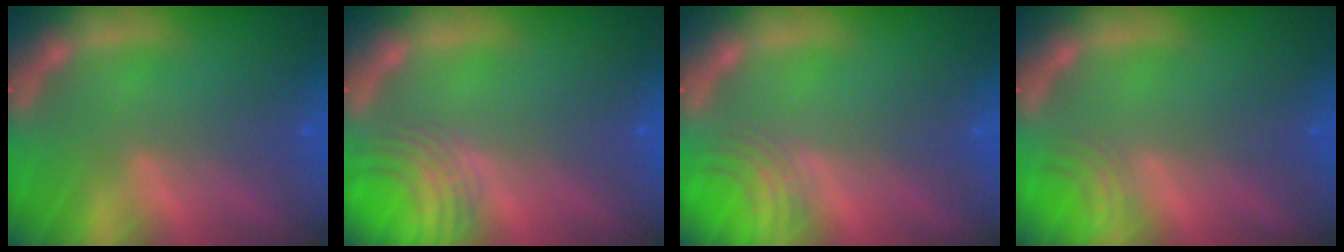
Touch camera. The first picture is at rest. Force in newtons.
{"total": 5.0}
{"total": 3.4}
{"total": 2.0}